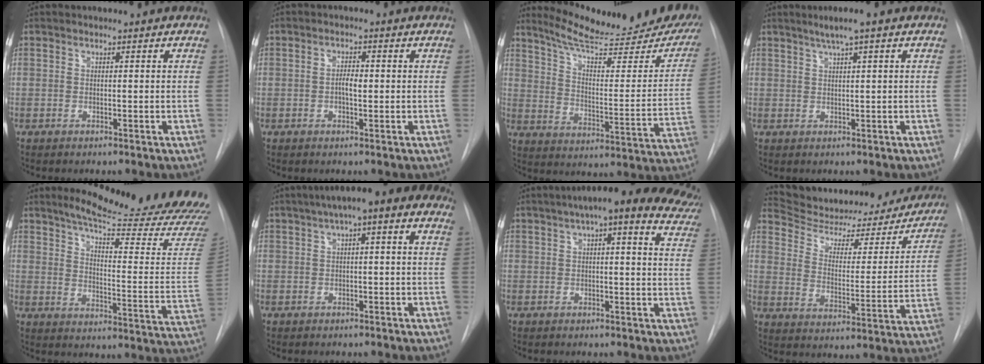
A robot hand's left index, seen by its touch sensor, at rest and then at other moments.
{"total": 2.3, "force": [-0.3, 0.8, 2.1], "torque": [-0.034, 0.004, -0.004]}
{"total": 24.7, "force": [21.8, 3.8, 11.0], "torque": [-0.161, -0.070, 0.283]}
{"total": 3.8, "force": [2.2, -0.3, 3.1], "torque": [-0.058, 0.009, 0.039]}
{"total": 25.0, "force": [23.0, 1.3, 9.9], "torque": [-0.137, -0.121, 0.276]}
{"total": 8.4, "force": [3.3, 2.1, 7.4], "torque": [-0.106, 0.044, 0.036]}
{"total": 18.3, "force": [13.8, 4.1, 11.3], "torque": [-0.159, 0.041, 0.156]}
{"total": 25.3, "force": [23.1, 6.1, 8.5], "torque": [-0.120, -0.038, 0.299]}